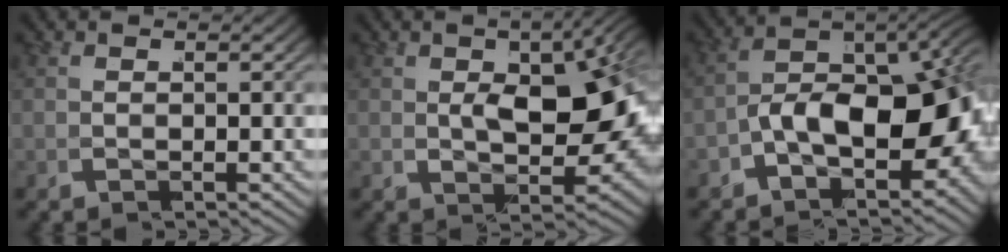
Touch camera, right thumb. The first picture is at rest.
{"total": 9.7, "force": [1.6, 5.0, 8.2], "torque": [-0.089, 0.009, 0.028]}
{"total": 10.9, "force": [-3.0, 6.9, 7.9], "torque": [-0.121, -0.037, -0.037]}